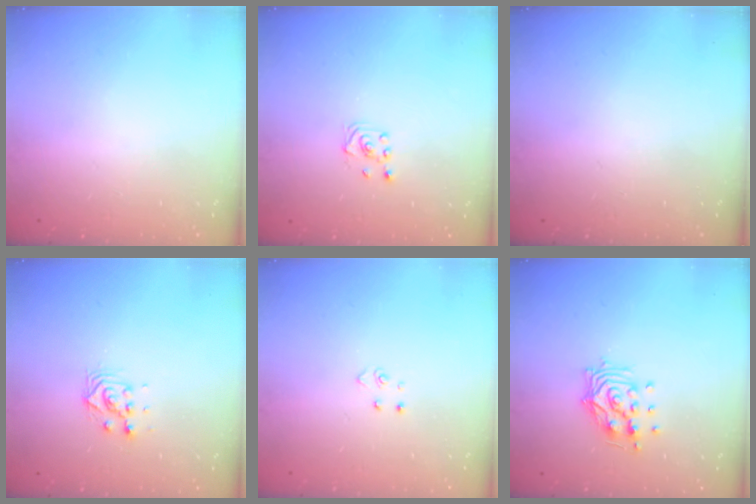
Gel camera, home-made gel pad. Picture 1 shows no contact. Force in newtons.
{"total": 1.9, "press": 1.8, "slide": 0.6}
{"total": 0.0}
{"total": 4.8, "press": 4.8, "slide": 0.1}
{"total": 2.6, "press": 2.6, "slide": 0.3}
{"total": 10.8, "press": 10.7, "slide": 1.1}